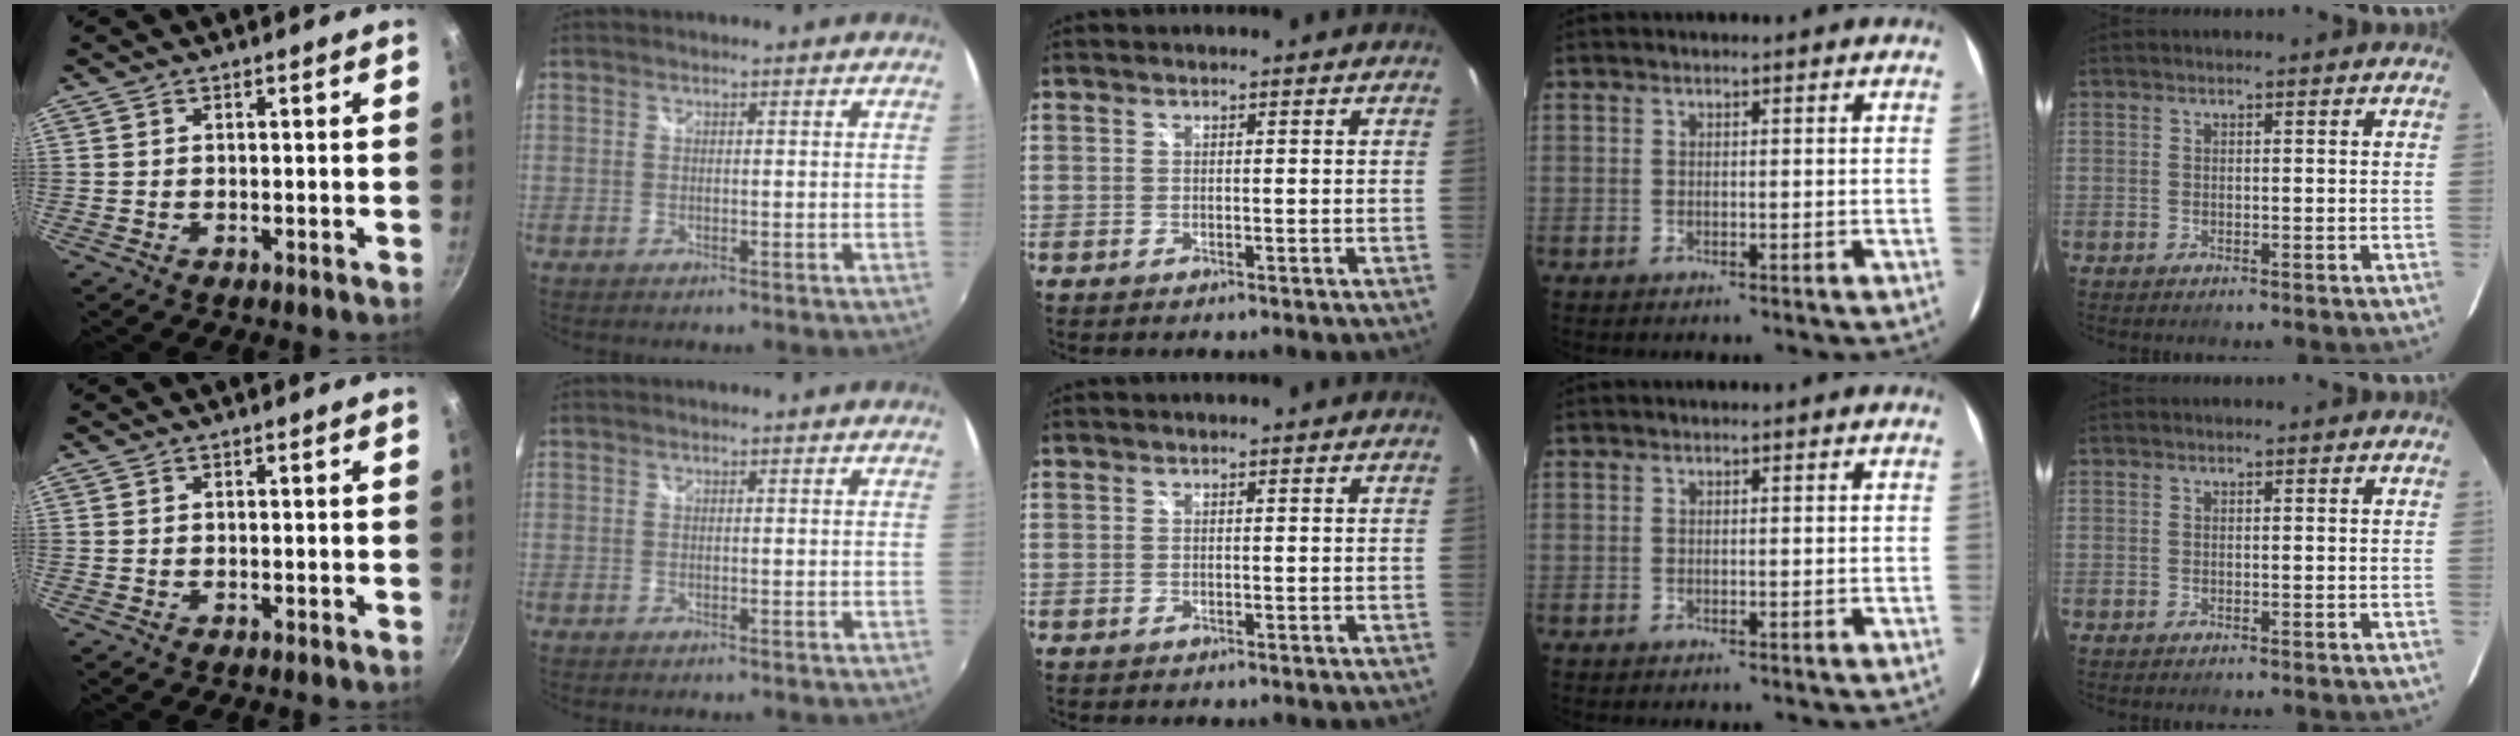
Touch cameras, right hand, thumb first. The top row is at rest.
{}